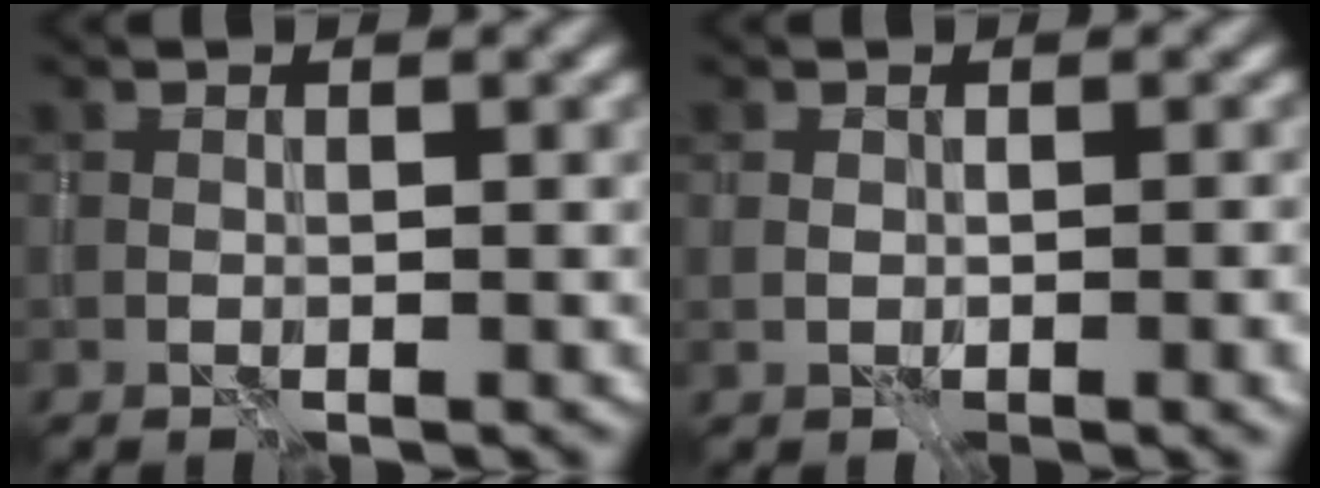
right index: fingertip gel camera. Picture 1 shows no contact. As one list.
[{"total": 3.5, "force": [-0.7, 1.9, 2.8], "torque": [-0.039, -0.010, -0.004]}]